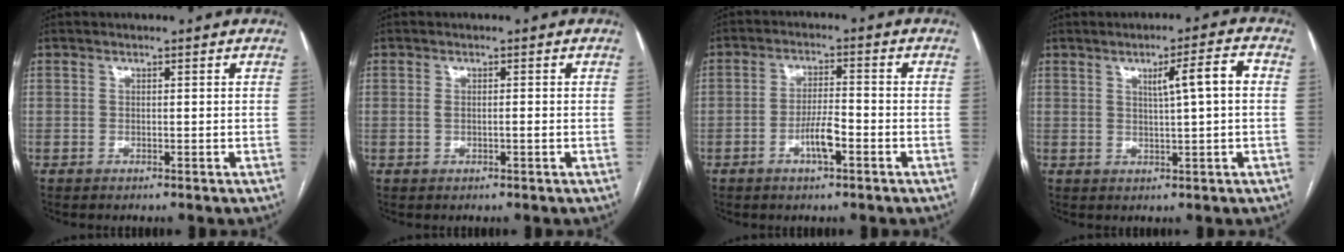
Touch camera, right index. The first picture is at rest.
{"total": 1.4, "force": [-0.2, 0.4, 1.3], "torque": [-0.030, 0.004, 0.000]}
{"total": 4.9, "force": [-2.2, 0.9, 4.3], "torque": [-0.081, 0.003, -0.040]}
{"total": 5.5, "force": [1.2, -0.1, 5.4], "torque": [-0.082, 0.006, 0.019]}